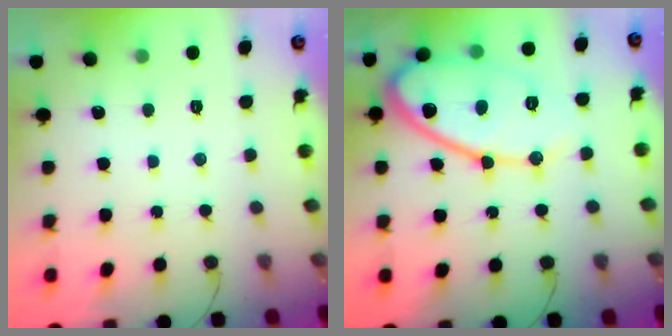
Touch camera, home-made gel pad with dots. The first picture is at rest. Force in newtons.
{"total": 16.4, "press": 16.4, "slide": 1.1}